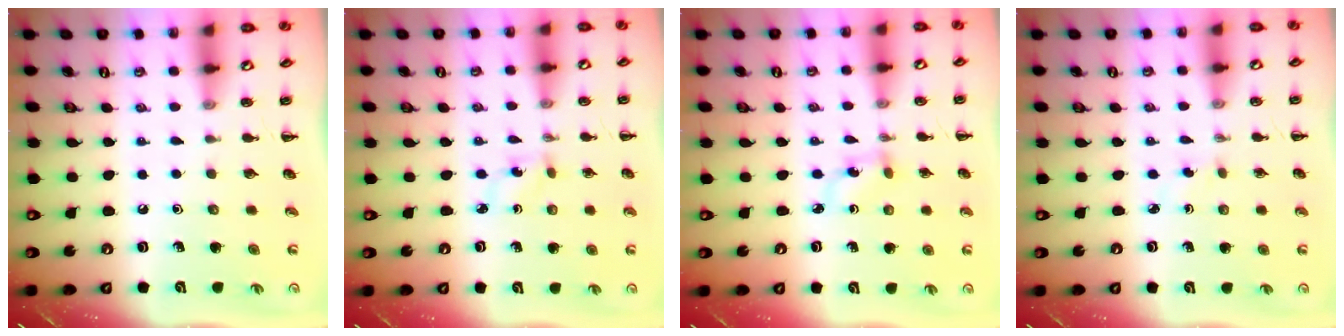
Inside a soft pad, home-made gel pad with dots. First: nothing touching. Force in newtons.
{"total": 2.5, "press": 2.4, "slide": 0.8}
{"total": 3.1, "press": 2.8, "slide": 1.2}
{"total": 1.3, "press": 1.2, "slide": 0.6}